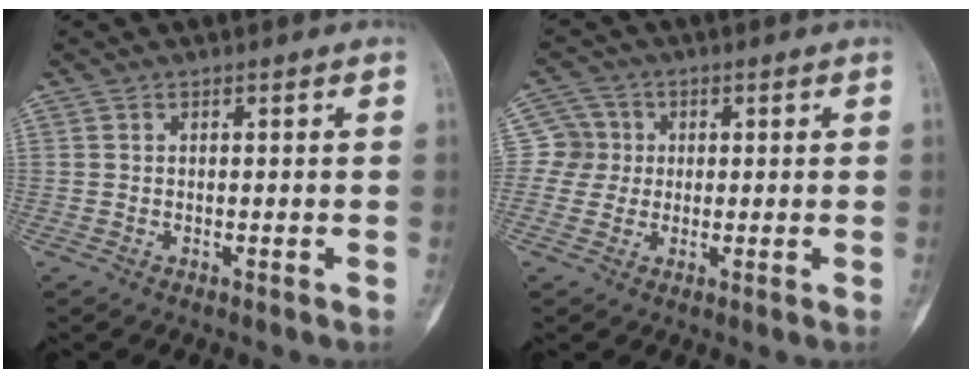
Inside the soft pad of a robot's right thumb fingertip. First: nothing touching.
{"total": 4.9, "force": [0.3, 4.8, 0.2], "torque": [0.030, 0.009, -0.003]}